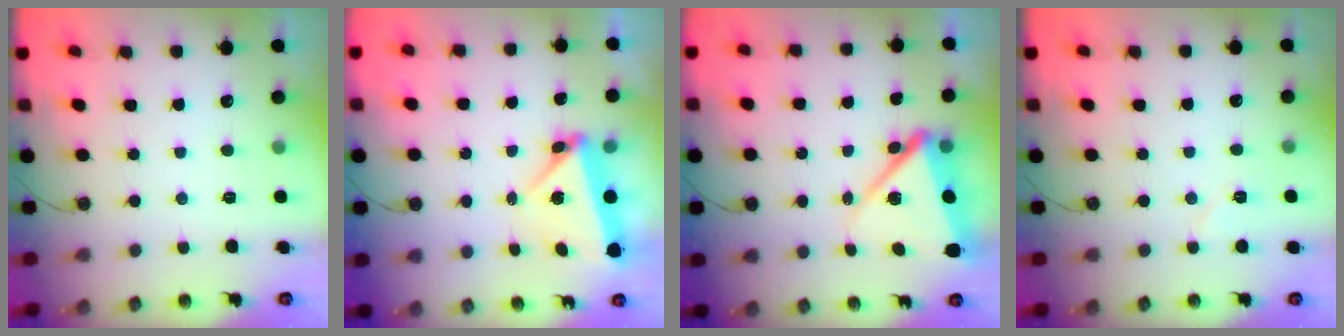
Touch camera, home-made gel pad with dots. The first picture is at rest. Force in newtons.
{"total": 5.4, "press": 5.4, "slide": 0.5}
{"total": 11.1, "press": 10.9, "slide": 1.8}
{"total": 5.6, "press": 5.3, "slide": 1.5}